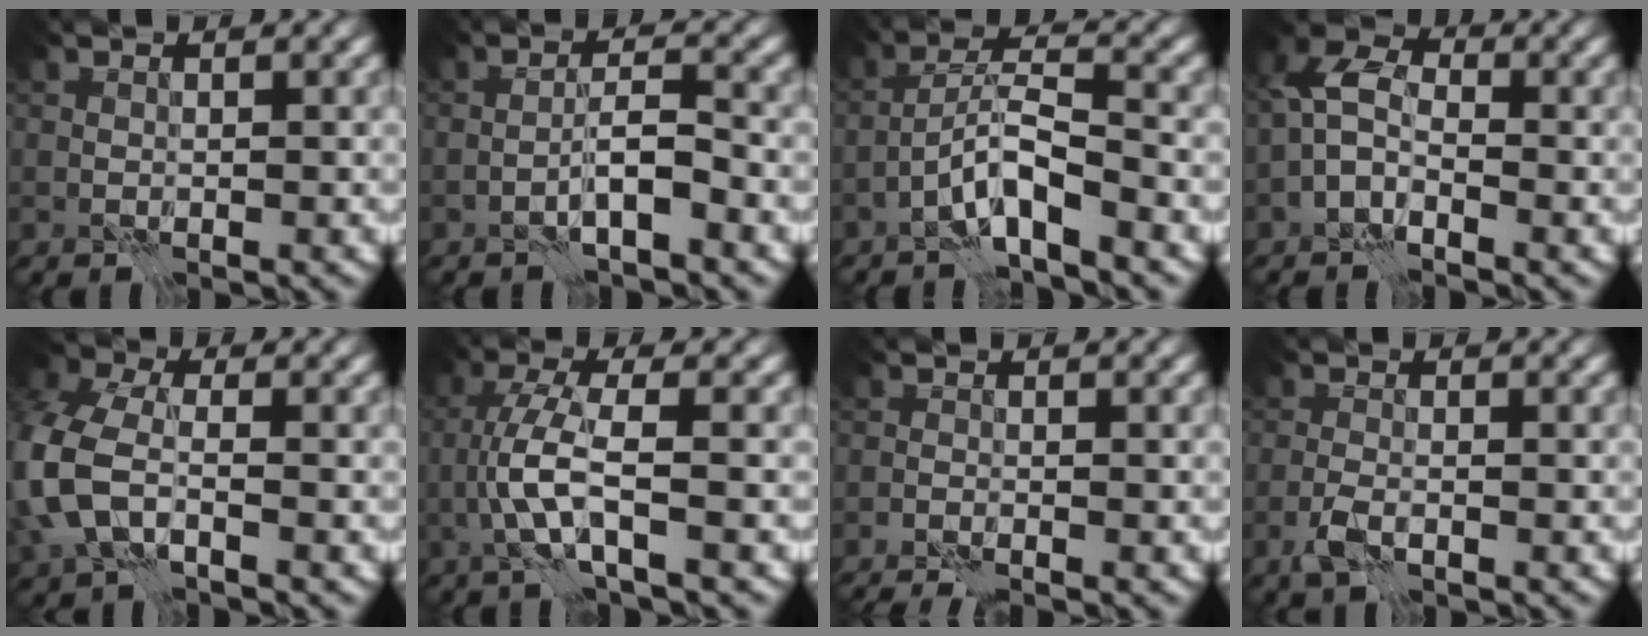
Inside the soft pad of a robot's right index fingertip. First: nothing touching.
{"total": 2.3, "force": [-1.2, -0.1, 2.0], "torque": [-0.034, 0.014, -0.030]}
{"total": 4.1, "force": [-2.7, 0.2, 3.1], "torque": [-0.054, 0.019, -0.057]}
{"total": 3.5, "force": [-1.0, 1.9, 2.8], "torque": [-0.053, 0.019, -0.035]}
{"total": 7.3, "force": [-1.9, 4.7, 5.2], "torque": [-0.153, -0.007, -0.043]}
{"total": 4.2, "force": [-1.2, 0.5, 3.9], "torque": [-0.089, 0.011, -0.032]}
{"total": 1.3, "force": [-1.0, -0.6, 0.6], "torque": [-0.010, 0.002, -0.018]}
{"total": 2.0, "force": [-1.3, 0.6, 1.4], "torque": [-0.034, -0.001, -0.032]}